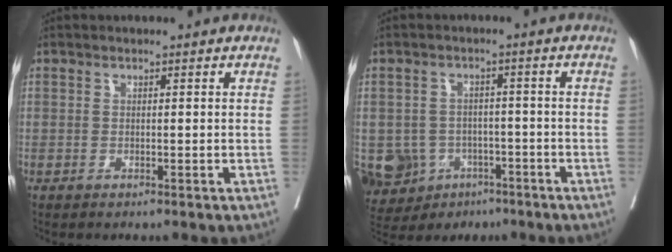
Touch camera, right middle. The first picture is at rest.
{"total": 9.9, "force": [-4.6, 8.4, 2.7], "torque": [-0.064, 0.012, -0.060]}